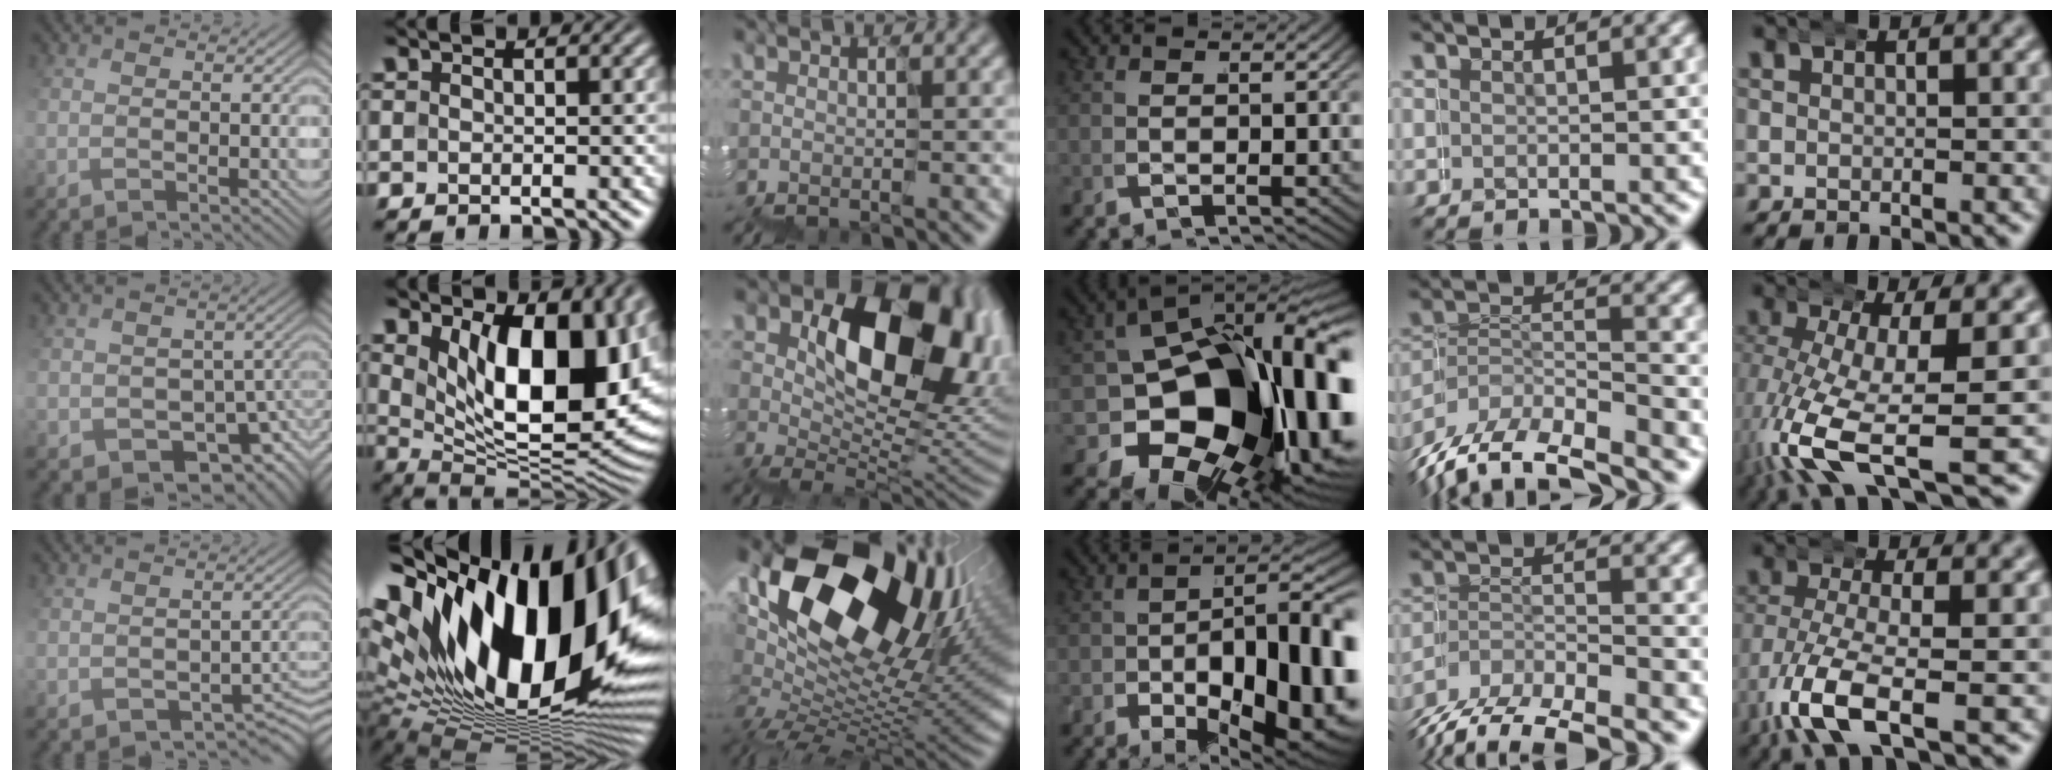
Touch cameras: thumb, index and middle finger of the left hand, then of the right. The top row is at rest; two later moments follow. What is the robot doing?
{"motion": "wrap", "object": "duck tape"}